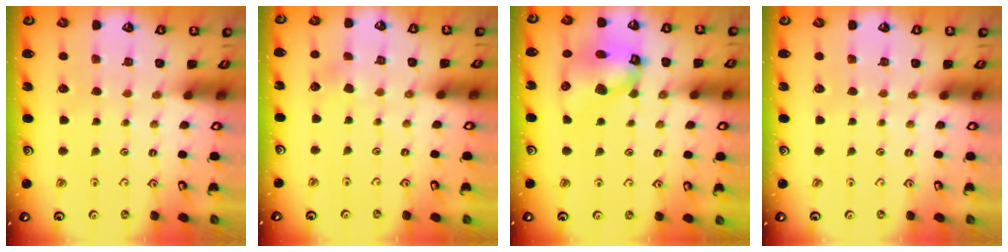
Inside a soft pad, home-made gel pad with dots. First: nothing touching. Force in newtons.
{"total": 2.9, "press": 2.8, "slide": 0.3}
{"total": 11.1, "press": 11.0, "slide": 1.0}
{"total": 0.0}